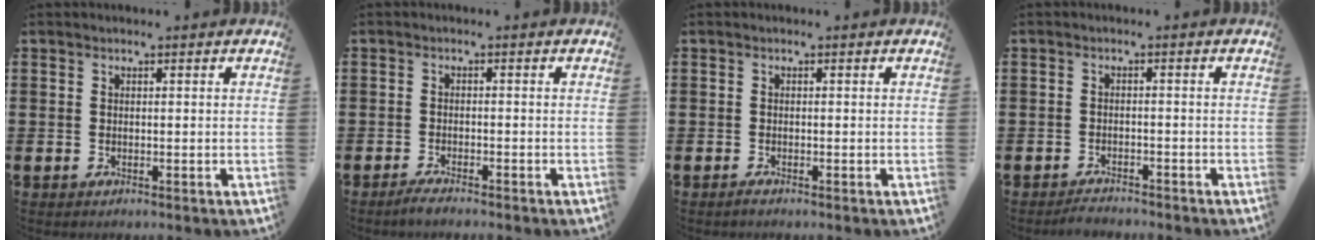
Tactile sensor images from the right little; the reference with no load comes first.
{"total": 1.6, "force": [-1.3, 0.0, 0.8], "torque": [-0.014, 0.001, -0.026]}
{"total": 0.6, "force": [-0.4, 0.1, 0.5], "torque": [-0.008, -0.002, -0.007]}
{"total": 1.5, "force": [-1.5, 0.1, 0.0], "torque": [-0.006, 0.003, -0.031]}